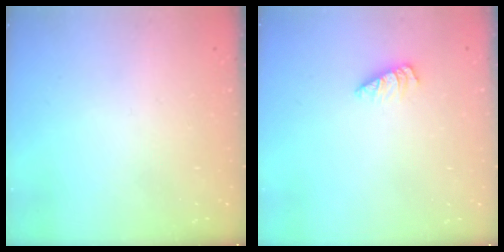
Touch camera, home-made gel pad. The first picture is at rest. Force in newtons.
{"total": 1.1, "press": 1.1, "slide": 0.1}